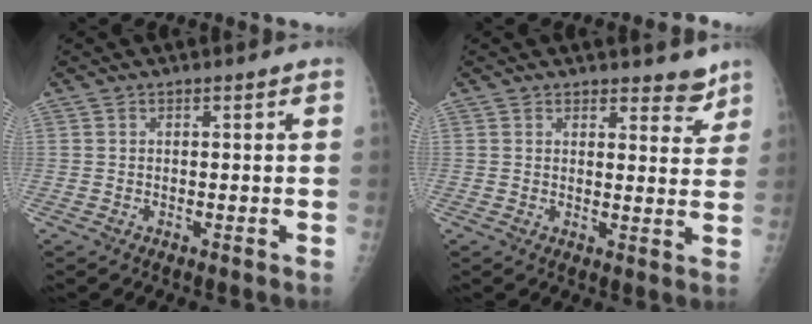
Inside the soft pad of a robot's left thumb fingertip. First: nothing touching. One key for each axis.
{"total": 4.5, "fx": 3.8, "fy": 2.1, "fz": 1.2, "tx": 0.015, "ty": -0.030, "tz": 0.044}